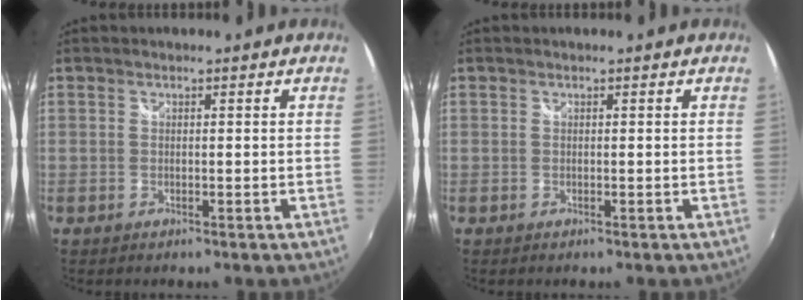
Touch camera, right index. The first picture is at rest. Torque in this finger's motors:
{"motor_torque": [0.01, 0.01, 0.00, 0.00]}